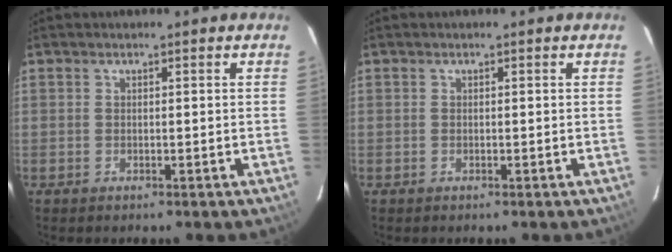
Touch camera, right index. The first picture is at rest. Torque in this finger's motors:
{"motor_torque": [0.01, 0.00, 0.11, 0.00]}